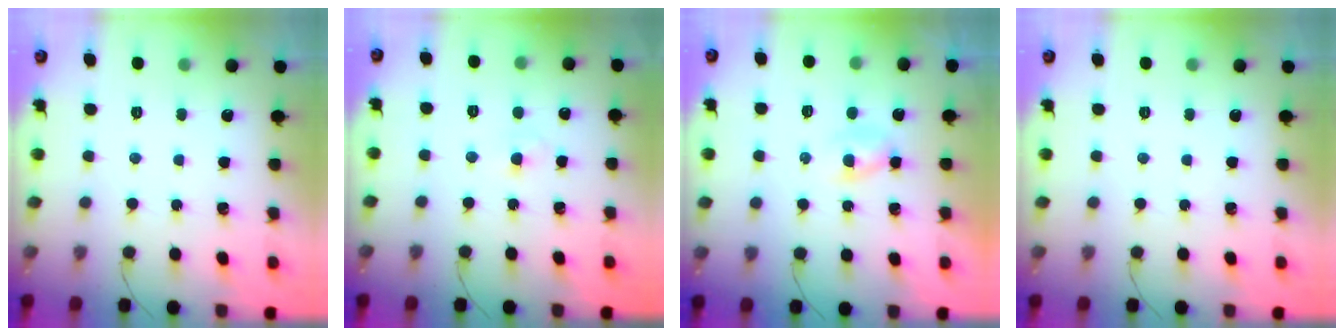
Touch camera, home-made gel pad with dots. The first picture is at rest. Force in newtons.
{"total": 1.9, "press": 1.8, "slide": 0.8}
{"total": 1.3, "press": 1.1, "slide": 0.7}
{"total": 0.0}